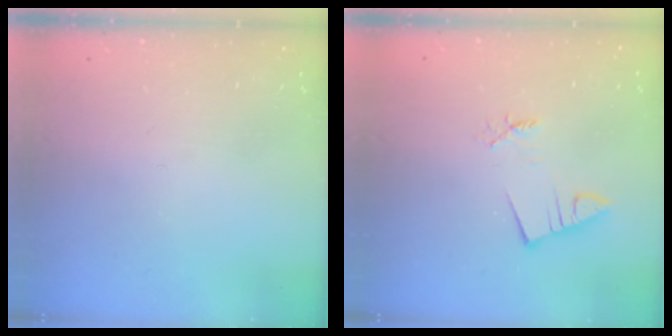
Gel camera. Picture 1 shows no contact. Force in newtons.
{"total": 2.3, "press": 2.2, "slide": 0.3}